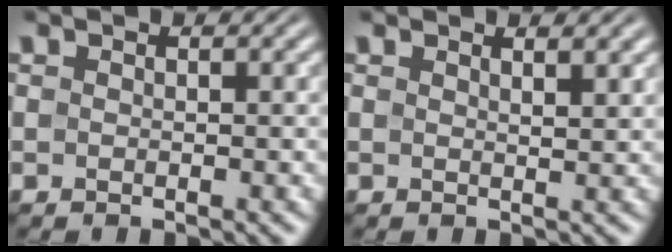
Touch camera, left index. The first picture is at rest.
{"total": 1.2, "force": [1.1, 0.3, 0.5], "torque": [-0.001, 0.001, 0.012]}